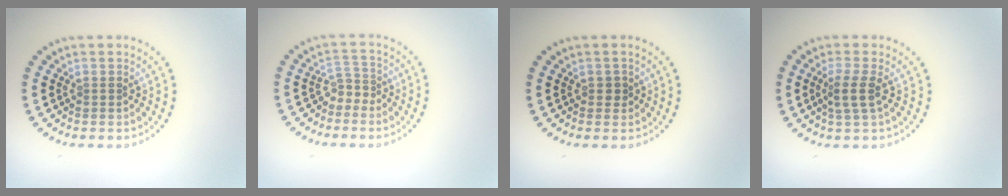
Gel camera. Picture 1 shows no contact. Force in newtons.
{"total": 1.6, "press": 1.0, "slide": 1.2}
{"total": 0.8, "press": 0.7, "slide": 0.4}
{"total": 2.2, "press": 1.9, "slide": 1.2}